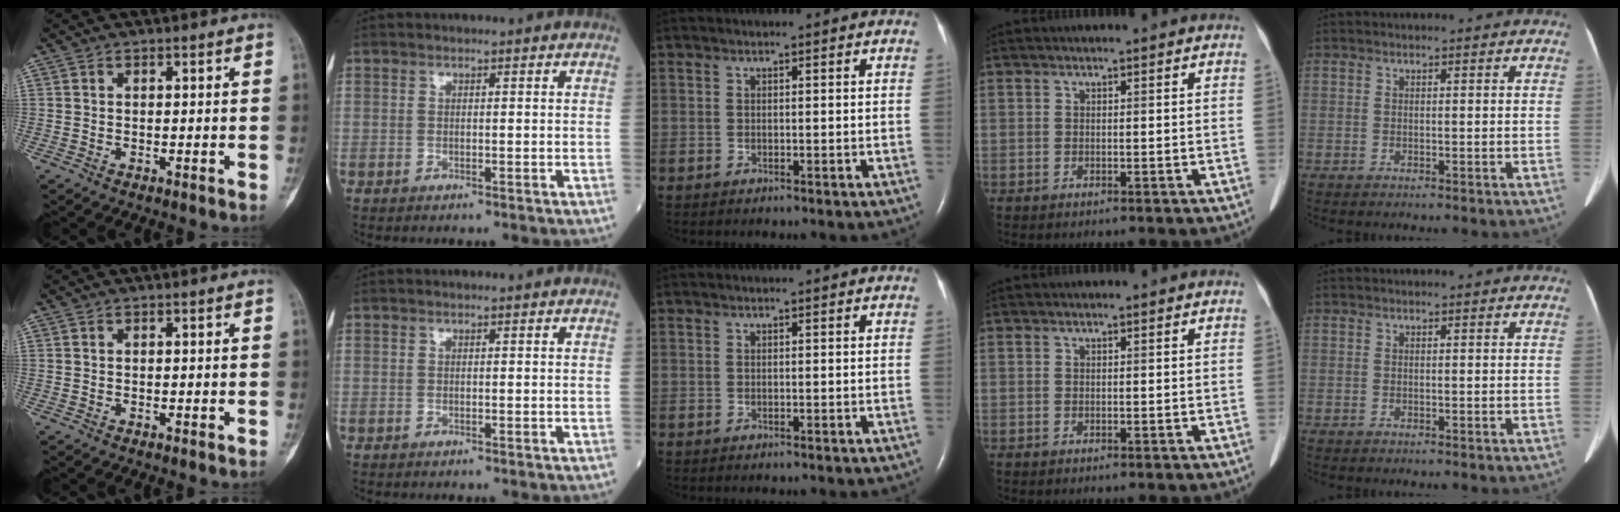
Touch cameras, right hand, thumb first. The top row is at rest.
{}